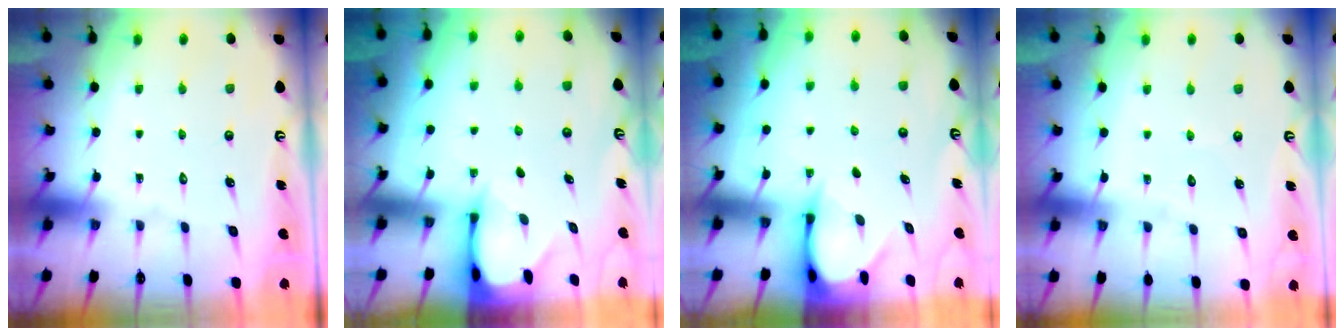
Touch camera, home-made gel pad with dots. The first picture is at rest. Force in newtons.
{"total": 2.5, "press": 2.5, "slide": 0.3}
{"total": 3.5, "press": 3.5, "slide": 0.3}
{"total": 2.6, "press": 2.6, "slide": 0.3}